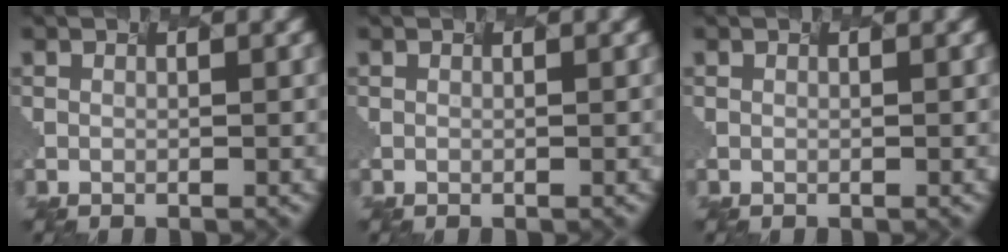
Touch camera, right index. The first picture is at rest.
{"total": 0.0}
{"total": 0.0}